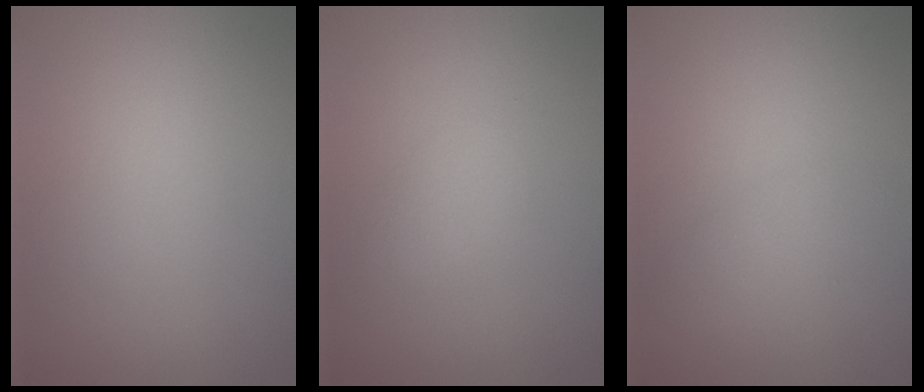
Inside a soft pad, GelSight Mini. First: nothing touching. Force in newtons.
{"total": 1.2, "press": 1.2, "slide": 0.1}
{"total": 2.0, "press": 2.0, "slide": 0.1}